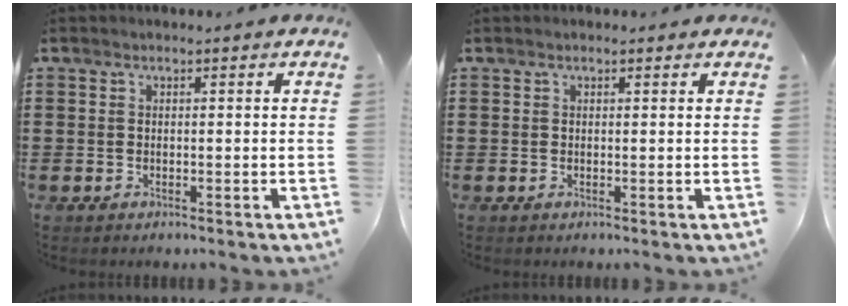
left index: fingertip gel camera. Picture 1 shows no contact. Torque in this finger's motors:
{"motor_torque": [2.14, 0.00, 0.20, 0.01]}